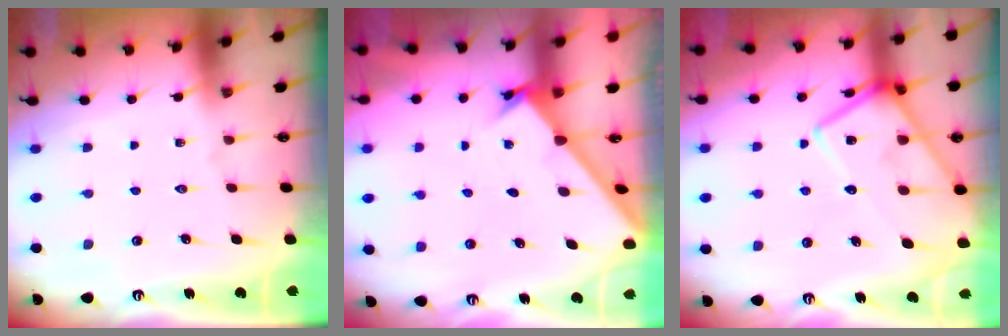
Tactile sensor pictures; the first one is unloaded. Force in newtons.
{"total": 1.6, "press": 1.6, "slide": 0.1}
{"total": 16.3, "press": 16.3, "slide": 1.4}